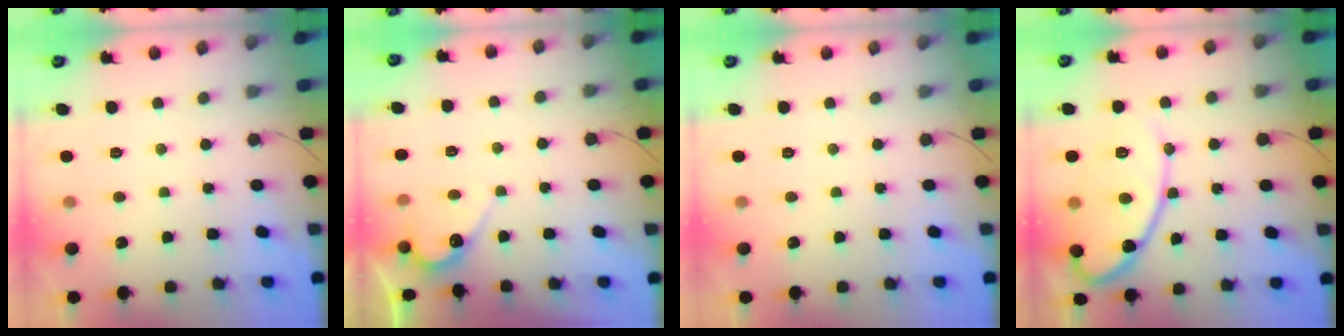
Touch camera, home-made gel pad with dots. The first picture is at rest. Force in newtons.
{"total": 5.7, "press": 5.7, "slide": 0.6}
{"total": 0.0}
{"total": 14.1, "press": 14.1, "slide": 1.0}